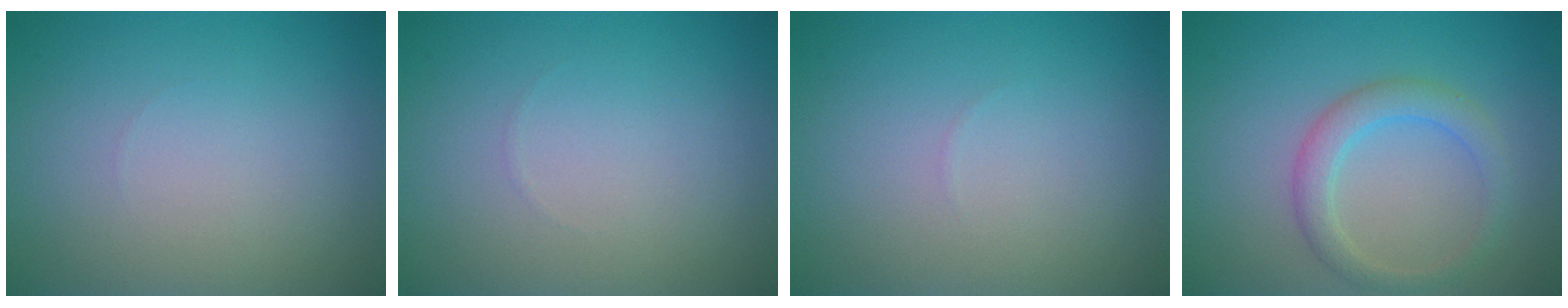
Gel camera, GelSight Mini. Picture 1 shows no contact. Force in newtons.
{"total": 0.0}
{"total": 0.0}
{"total": 2.8, "press": 2.8, "slide": 0.1}